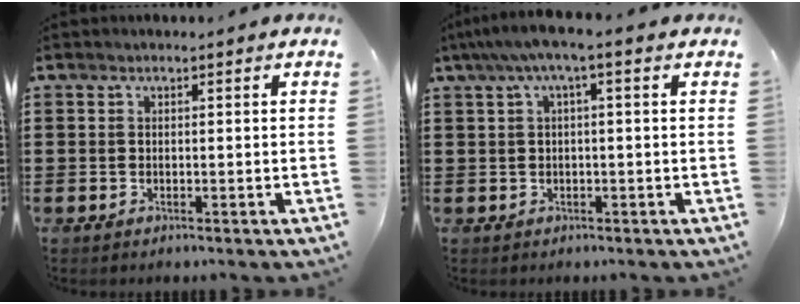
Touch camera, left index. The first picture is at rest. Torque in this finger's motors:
{"motor_torque": [1.17, 0.97, 0.47, 0.15]}